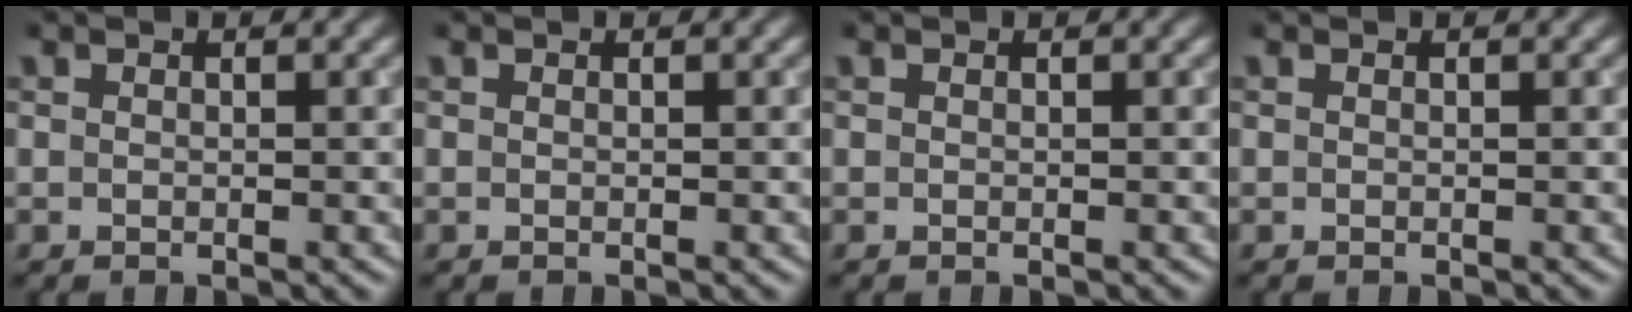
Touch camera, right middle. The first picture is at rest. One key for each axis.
{"total": 0.0}
{"total": 0.0}
{"total": 0.0}